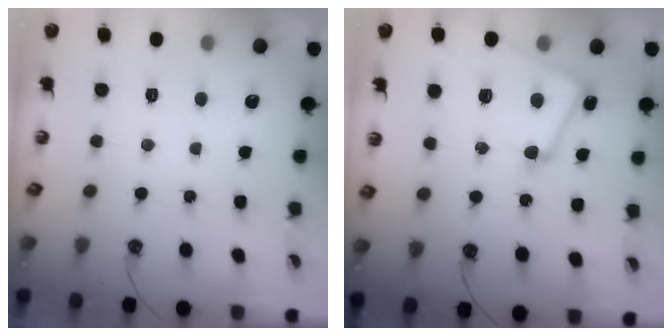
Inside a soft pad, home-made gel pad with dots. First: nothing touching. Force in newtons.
{"total": 6.2, "press": 6.1, "slide": 1.2}